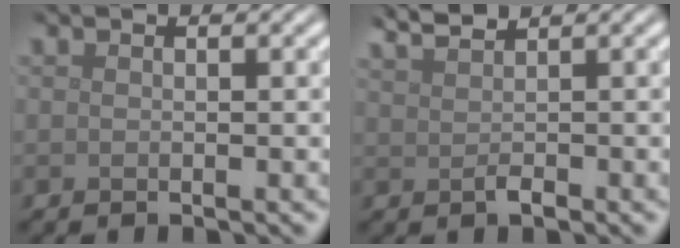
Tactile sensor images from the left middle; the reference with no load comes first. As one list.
[{"total": 2.0, "force": [1.4, 0.5, 1.4], "torque": [-0.027, 0.002, 0.030]}]